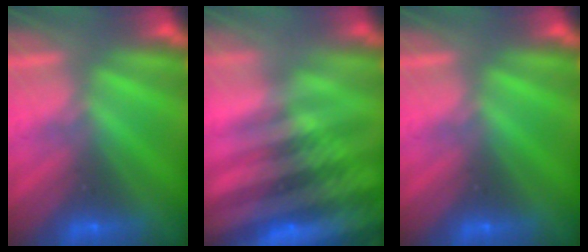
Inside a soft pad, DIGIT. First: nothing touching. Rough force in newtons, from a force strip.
{"total": 8.9}
{"total": 0.0}